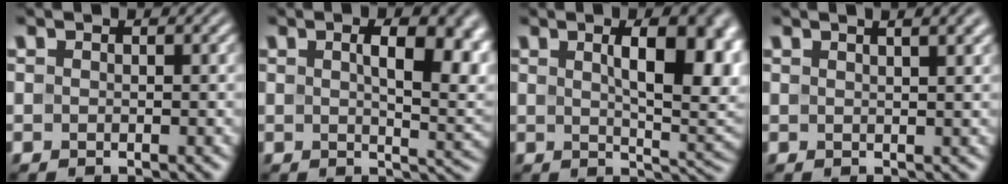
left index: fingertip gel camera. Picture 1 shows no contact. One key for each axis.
{"total": 7.8, "fx": 2.2, "fy": 3.1, "fz": 6.9, "tx": -0.083, "ty": 0.004, "tz": 0.035}
{"total": 9.6, "fx": 2.3, "fy": 3.4, "fz": 8.6, "tx": -0.112, "ty": 0.005, "tz": 0.039}
{"total": 4.2, "fx": 2.4, "fy": 1.4, "fz": 3.1, "tx": -0.010, "ty": 0.019, "tz": 0.007}